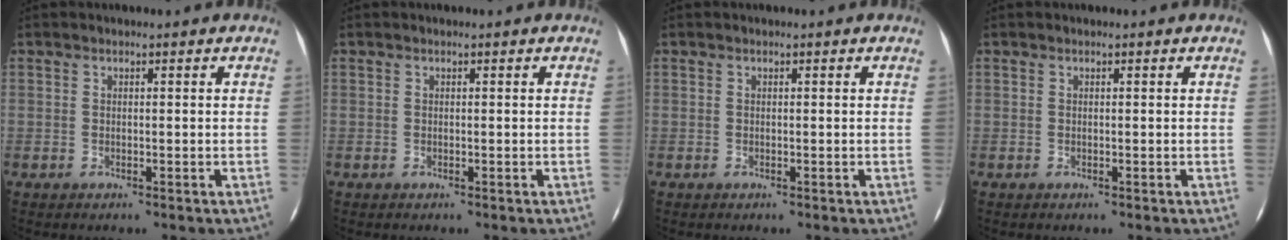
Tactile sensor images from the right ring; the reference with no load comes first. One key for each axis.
{"total": 0.0}
{"total": 0.0}
{"total": 0.0}